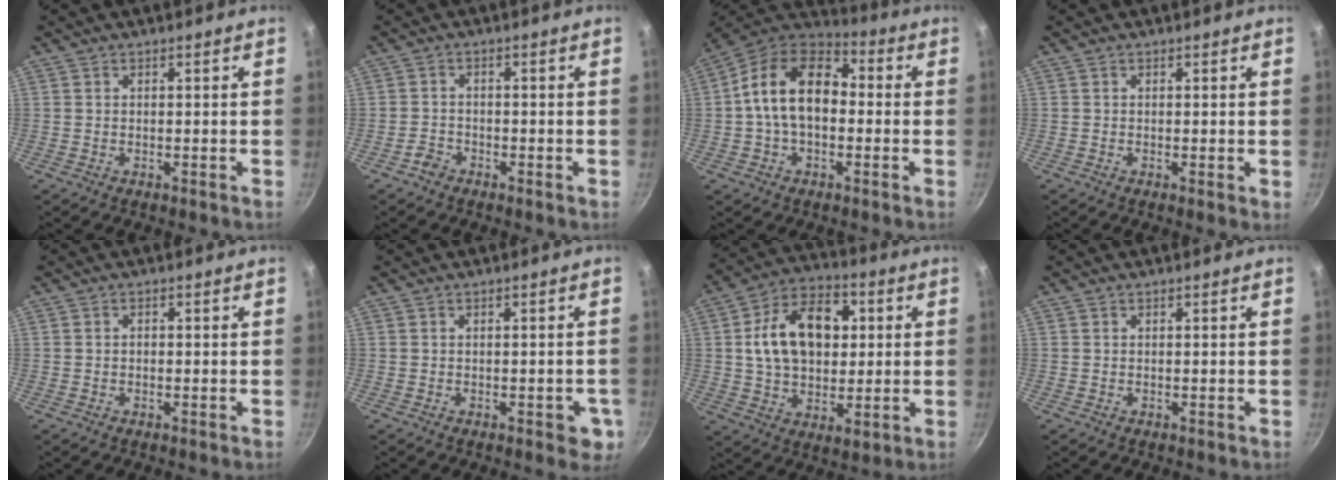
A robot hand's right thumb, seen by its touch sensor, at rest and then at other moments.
{"total": 2.1, "force": [-1.7, 1.2, 0.5], "torque": [-0.006, 0.019, -0.029]}
{"total": 15.6, "force": [0.0, 10.3, 11.8], "torque": [-0.173, 0.040, -0.022]}
{"total": 0.7, "force": [0.0, 0.1, 0.7], "torque": [-0.012, -0.004, -0.003]}
{"total": 0.8, "force": [-0.2, 0.6, 0.4], "torque": [-0.008, 0.004, -0.003]}
{"total": 4.4, "force": [-1.5, 2.1, 3.5], "torque": [-0.027, 0.002, -0.018]}
{"total": 18.3, "force": [3.3, 12.6, 12.9], "torque": [-0.186, 0.009, 0.047]}
{"total": 0.0}